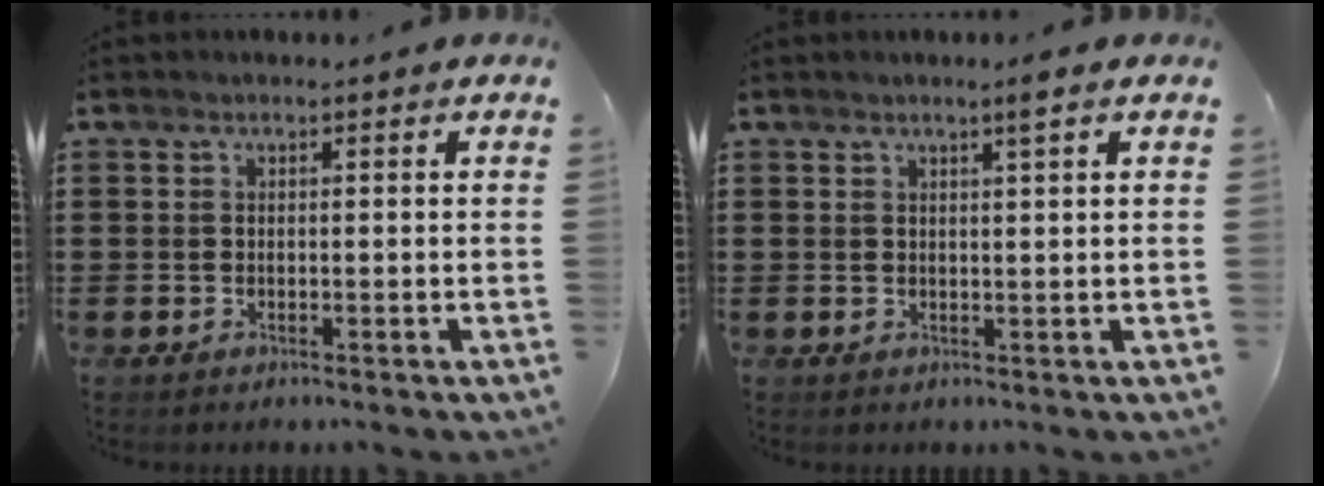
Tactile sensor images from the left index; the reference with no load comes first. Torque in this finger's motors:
{"motor_torque": [0.39, -0.18, 0.07, 0.01]}